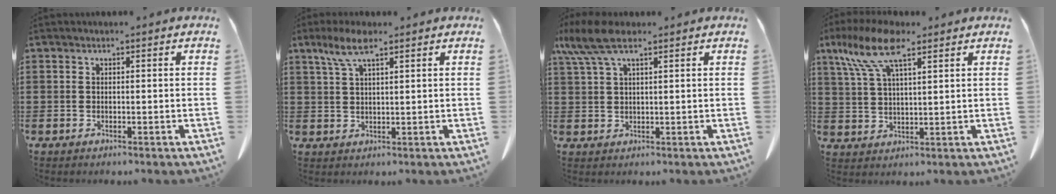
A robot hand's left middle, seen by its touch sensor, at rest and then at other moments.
{"total": 4.1, "force": [2.4, 0.9, 3.3], "torque": [-0.069, 0.005, 0.042]}
{"total": 6.4, "force": [3.8, 1.8, 4.9], "torque": [-0.117, -0.003, 0.065]}
{"total": 9.6, "force": [6.1, 3.0, 6.9], "torque": [-0.164, -0.008, 0.104]}